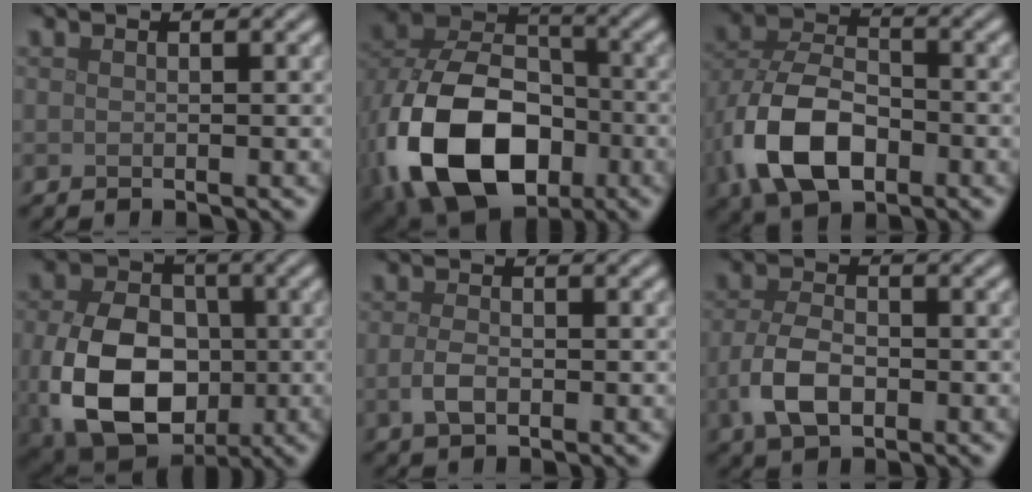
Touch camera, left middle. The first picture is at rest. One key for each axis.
{"total": 15.5, "fx": -5.2, "fy": 10.4, "fz": 10.2, "tx": -0.215, "ty": -0.036, "tz": -0.095}
{"total": 9.2, "fx": -3.3, "fy": 5.7, "fz": 6.5, "tx": -0.147, "ty": -0.006, "tz": -0.072}
{"total": 11.3, "fx": -1.7, "fy": 8.2, "fz": 7.7, "tx": -0.166, "ty": -0.030, "tz": -0.028}
{"total": 1.9, "fx": -0.5, "fy": 1.0, "fz": 1.5, "tx": -0.034, "ty": -0.003, "tz": -0.012}
{"total": 4.4, "fx": -1.3, "fy": 2.6, "fz": 3.3, "tx": -0.073, "ty": -0.004, "tz": -0.028}